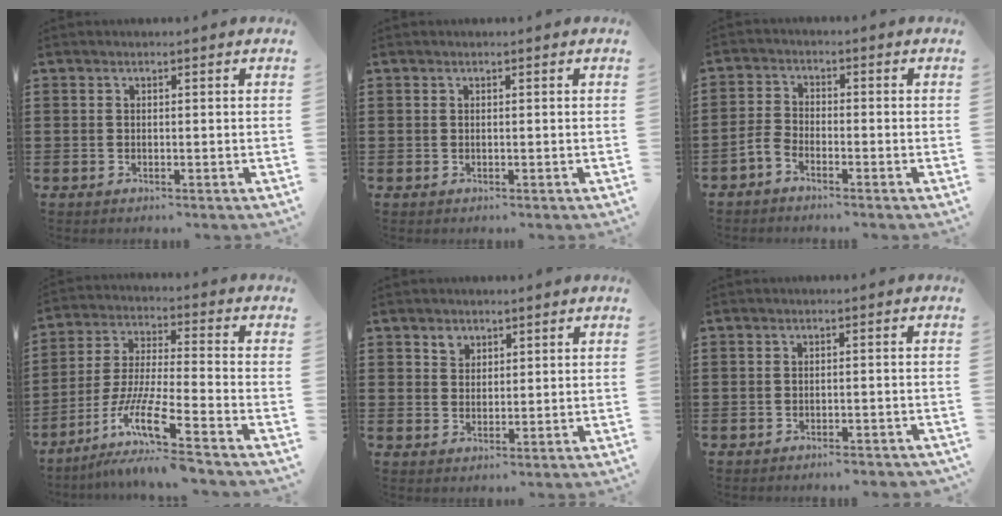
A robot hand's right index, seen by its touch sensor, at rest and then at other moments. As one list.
[{"total": 0.0}, {"total": 2.5, "force": [-2.3, 0.6, 0.7], "torque": [-0.024, 0.004, -0.049]}, {"total": 11.8, "force": [-8.2, 0.9, 8.5], "torque": [-0.182, -0.008, -0.165]}, {"total": 2.1, "force": [1.4, 1.5, 0.4], "torque": [-0.005, 0.001, 0.026]}, {"total": 1.6, "force": [-1.6, 0.1, 0.4], "torque": [-0.010, 0.000, -0.032]}]